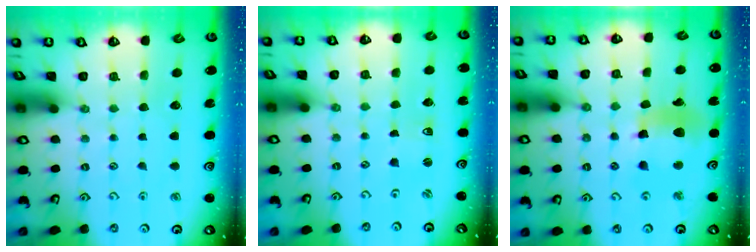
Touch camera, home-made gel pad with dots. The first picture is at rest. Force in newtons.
{"total": 1.9, "press": 1.8, "slide": 0.4}
{"total": 12.6, "press": 12.5, "slide": 1.6}